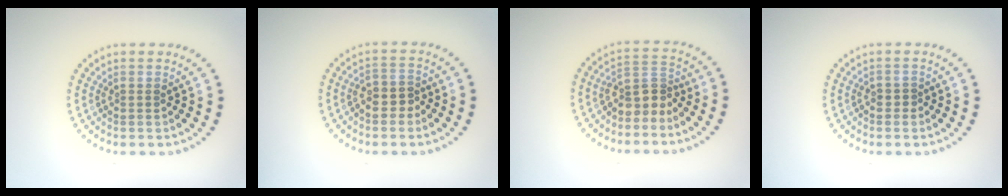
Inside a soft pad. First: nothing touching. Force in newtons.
{"total": 2.3, "press": 2.1, "slide": 0.8}
{"total": 3.0, "press": 2.3, "slide": 1.8}
{"total": 0.8, "press": 0.5, "slide": 0.6}